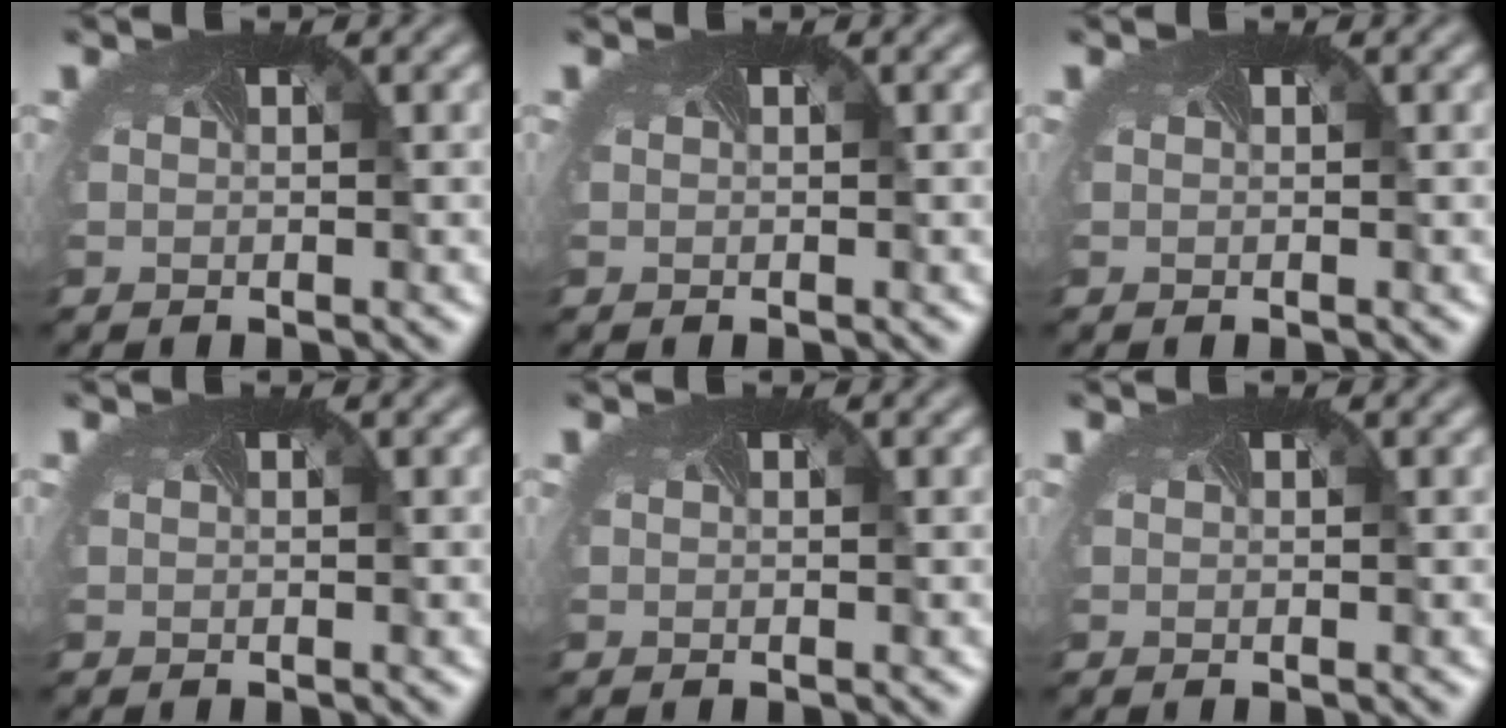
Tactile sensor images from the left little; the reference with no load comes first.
{"total": 0.0}
{"total": 0.0}
{"total": 0.0}
{"total": 0.0}
{"total": 0.0}